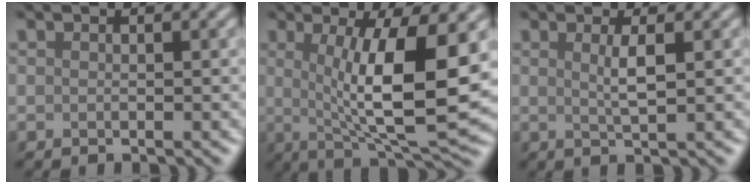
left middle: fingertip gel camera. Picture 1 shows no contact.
{"total": 10.0, "force": [1.0, 2.4, 9.7], "torque": [-0.148, -0.013, 0.024]}
{"total": 2.0, "force": [0.6, 0.5, 1.9], "torque": [-0.034, -0.001, 0.008]}